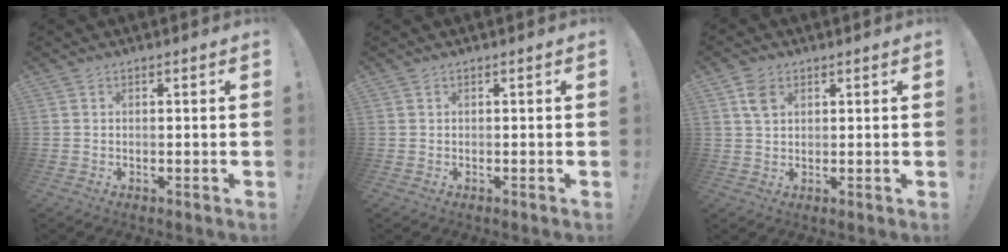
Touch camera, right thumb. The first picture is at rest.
{"total": 0.0}
{"total": 5.1, "force": [2.2, 3.4, 3.2], "torque": [-0.055, 0.001, 0.044]}